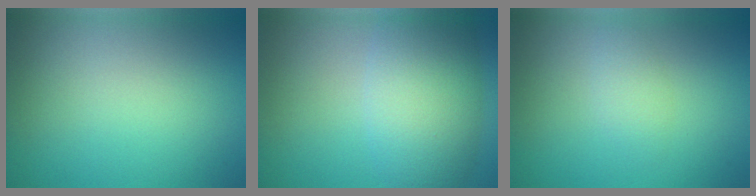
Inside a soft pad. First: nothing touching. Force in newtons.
{"total": 7.5, "press": 7.5, "slide": 0.1}
{"total": 1.4, "press": 1.4, "slide": 0.0}